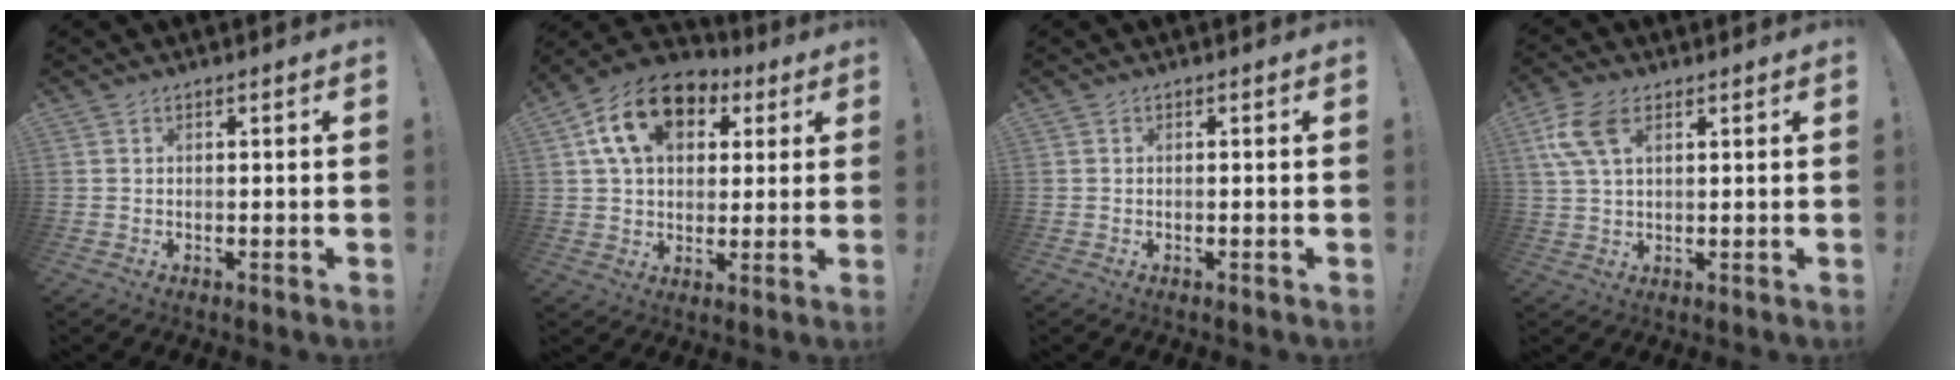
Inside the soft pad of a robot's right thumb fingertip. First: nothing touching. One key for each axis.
{"total": 15.6, "fx": 6.5, "fy": 10.7, "fz": 9.4, "tx": -0.156, "ty": -0.012, "tz": 0.124}
{"total": 0.0}
{"total": 10.0, "fx": 4.2, "fy": 5.5, "fz": 7.2, "tx": -0.145, "ty": 0.000, "tz": 0.082}